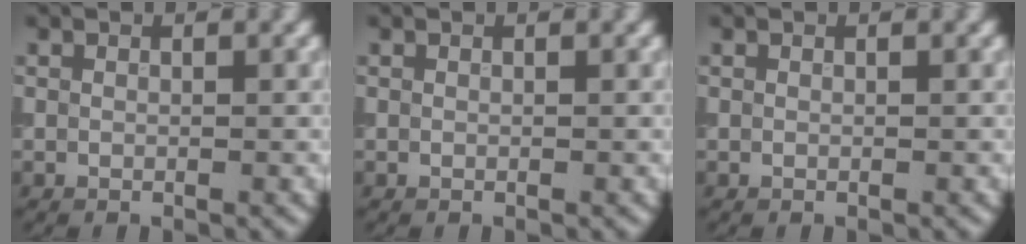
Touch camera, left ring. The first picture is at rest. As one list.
[{"total": 0.0}, {"total": 0.0}]